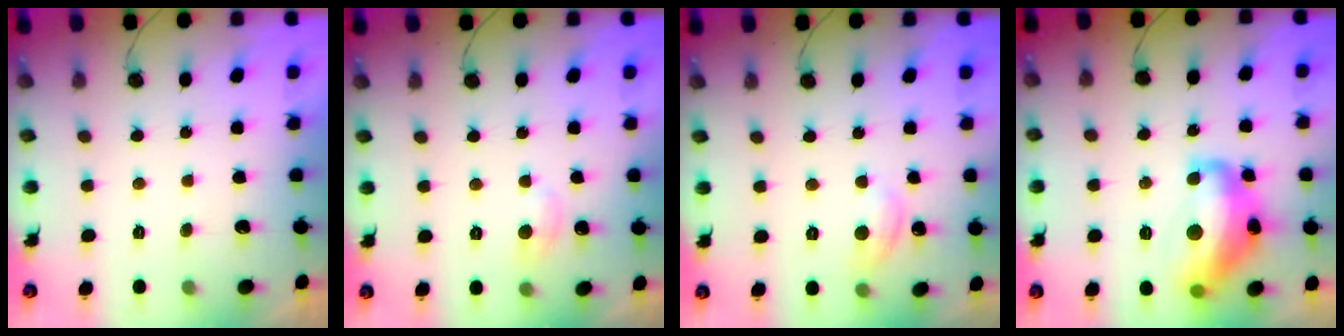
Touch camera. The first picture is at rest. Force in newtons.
{"total": 4.8, "press": 4.7, "slide": 0.7}
{"total": 5.0, "press": 5.0, "slide": 0.2}
{"total": 15.5, "press": 15.5, "slide": 0.8}